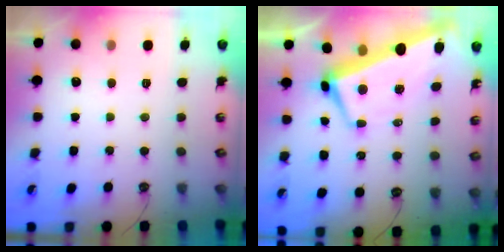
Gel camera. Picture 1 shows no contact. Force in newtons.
{"total": 1.6, "press": 1.0, "slide": 1.3}